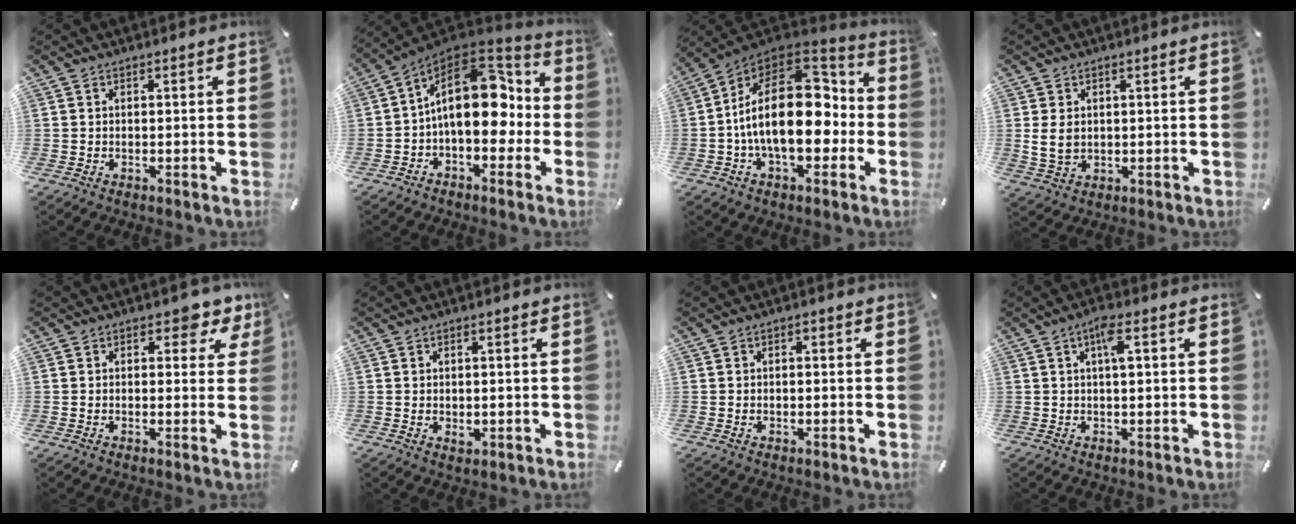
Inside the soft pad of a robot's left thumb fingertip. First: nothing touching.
{"total": 18.7, "force": [1.4, 11.6, 14.6], "torque": [-0.232, -0.007, 0.023]}
{"total": 23.8, "force": [-0.6, 14.3, 19.1], "torque": [-0.333, -0.001, -0.003]}
{"total": 4.9, "force": [0.9, 3.6, 3.3], "torque": [-0.070, -0.002, 0.015]}
{"total": 5.1, "force": [3.0, 2.8, 3.0], "torque": [-0.020, -0.012, 0.043]}
{"total": 1.3, "force": [0.0, 1.1, 0.7], "torque": [-0.005, 0.000, -0.003]}
{"total": 1.1, "force": [-0.1, 0.8, 0.7], "torque": [-0.006, 0.001, -0.005]}
{"total": 4.5, "force": [1.3, 1.2, 4.2], "torque": [-0.078, 0.004, 0.018]}